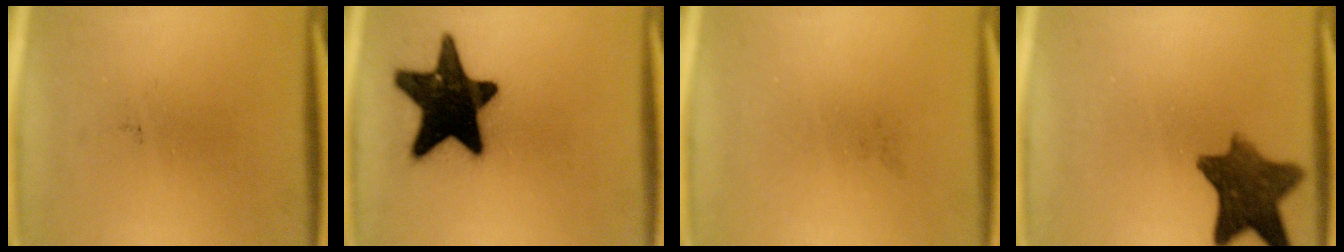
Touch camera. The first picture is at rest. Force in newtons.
{"total": 19.8}
{"total": 0.0}
{"total": 9.9}